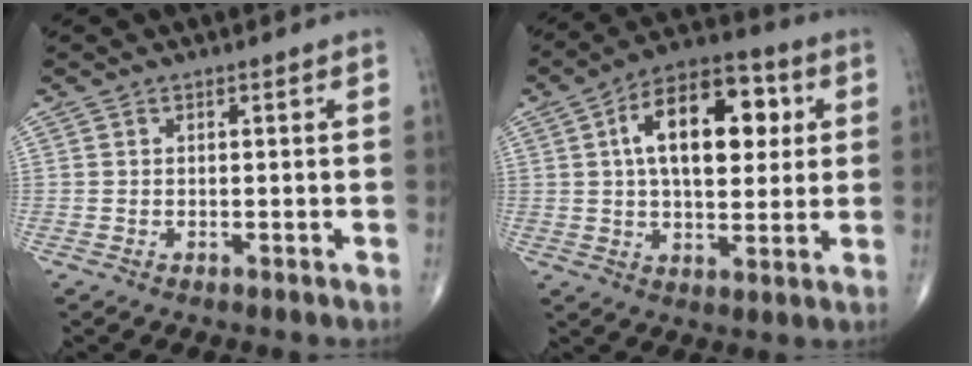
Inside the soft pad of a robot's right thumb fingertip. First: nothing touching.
{"total": 17.3, "force": [4.0, 9.3, 14.1], "torque": [-0.192, 0.011, 0.057]}